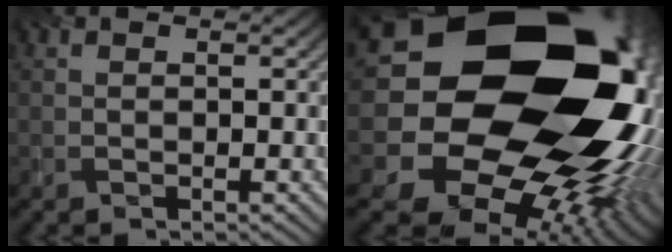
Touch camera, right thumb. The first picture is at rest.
{"total": 24.4, "force": [3.9, 19.6, 13.9], "torque": [-0.291, -0.019, 0.055]}